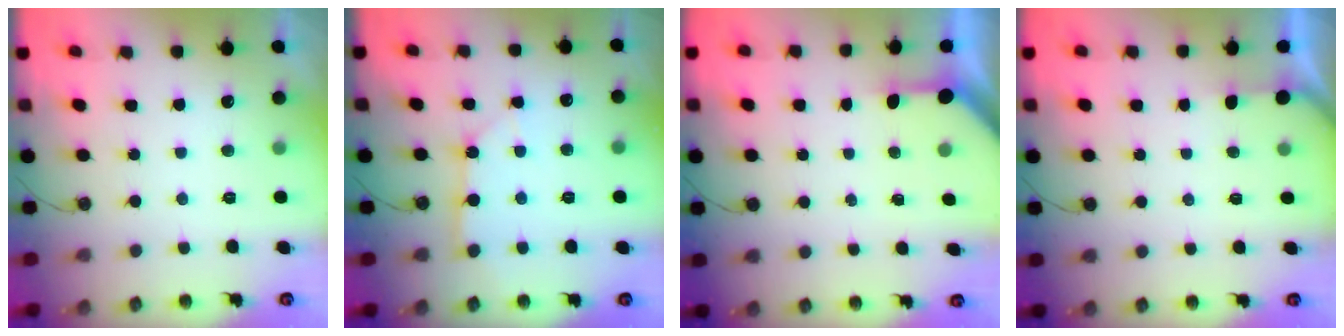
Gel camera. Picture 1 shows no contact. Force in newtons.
{"total": 5.8, "press": 5.8, "slide": 0.5}
{"total": 3.1, "press": 3.1, "slide": 0.3}
{"total": 1.9, "press": 1.9, "slide": 0.2}